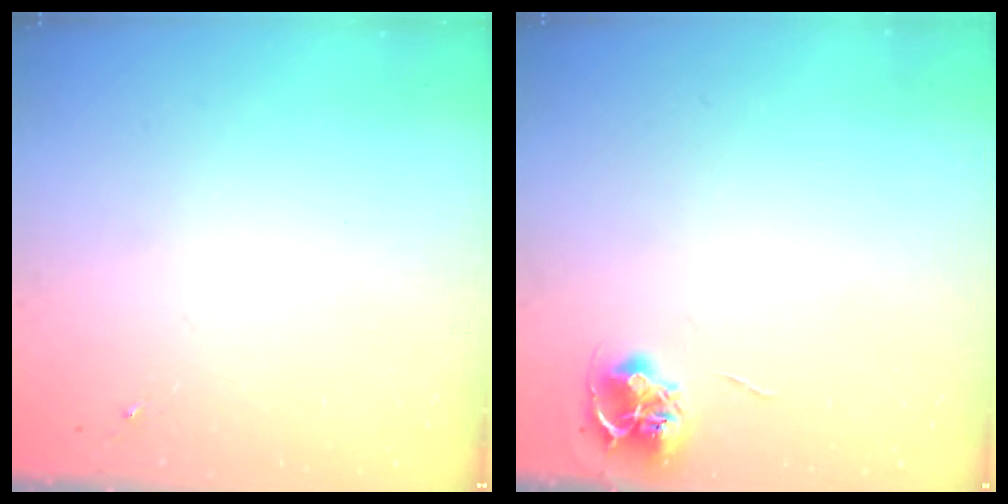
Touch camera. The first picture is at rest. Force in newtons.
{"total": 7.1, "press": 7.1, "slide": 0.4}